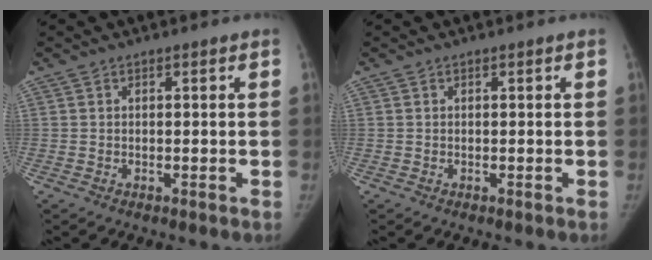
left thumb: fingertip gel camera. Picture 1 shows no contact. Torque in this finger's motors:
{"motor_torque": [0.09, -0.03, 0.28, -0.14, 0.02]}